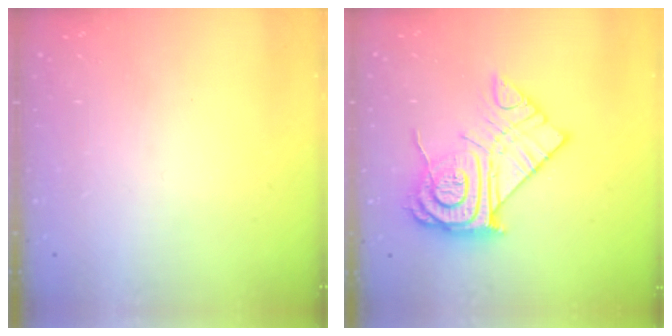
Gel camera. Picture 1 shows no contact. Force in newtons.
{"total": 17.3, "press": 17.2, "slide": 1.3}